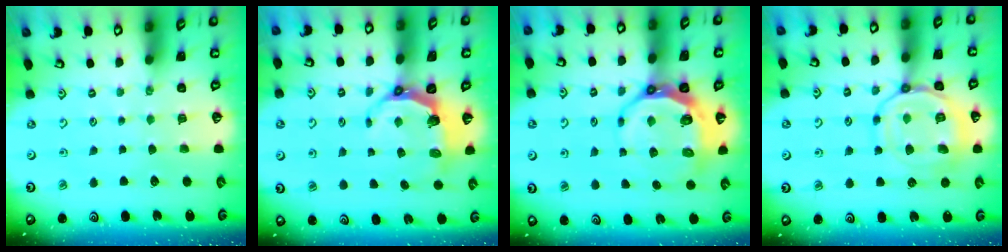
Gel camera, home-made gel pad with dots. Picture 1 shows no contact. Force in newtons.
{"total": 6.4, "press": 4.9, "slide": 4.2}
{"total": 9.4, "press": 8.6, "slide": 3.6}
{"total": 15.2, "press": 15.1, "slide": 1.4}